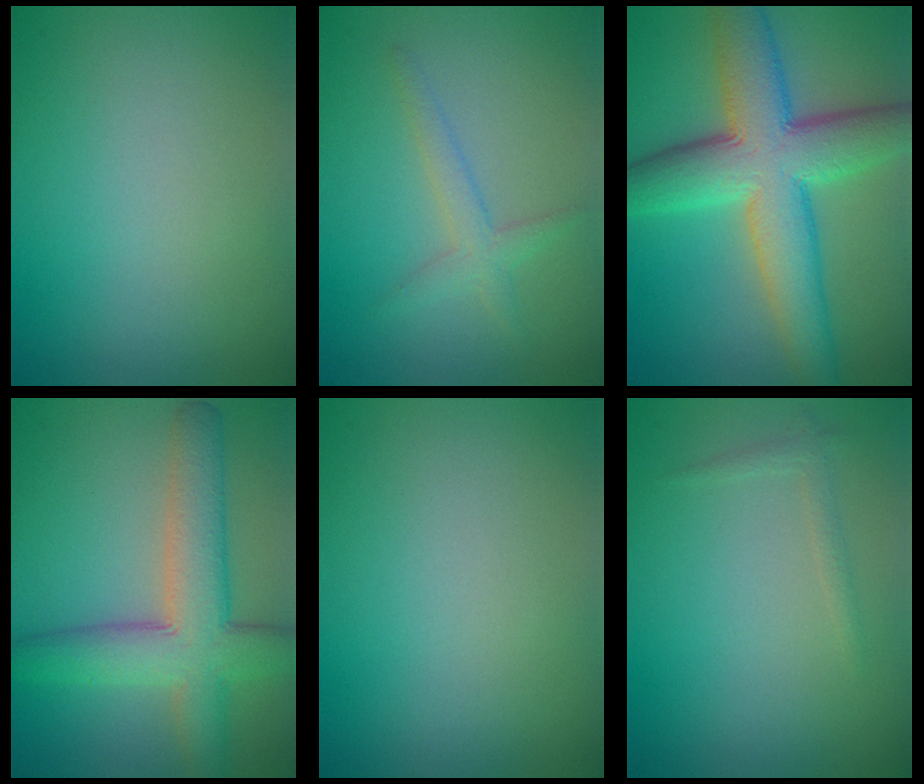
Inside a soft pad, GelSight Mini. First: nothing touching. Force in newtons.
{"total": 2.0, "press": 2.0, "slide": 0.1}
{"total": 10.1, "press": 10.1, "slide": 0.2}
{"total": 7.1, "press": 7.1, "slide": 0.3}
{"total": 0.0}
{"total": 1.0, "press": 1.0, "slide": 0.0}